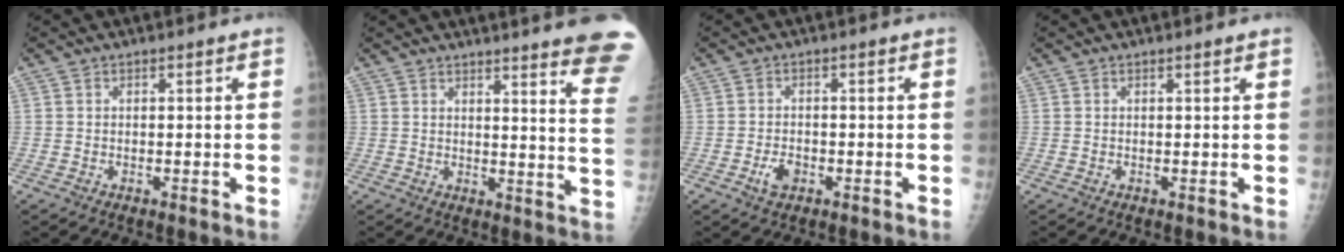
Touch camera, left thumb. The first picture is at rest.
{"total": 17.5, "force": [14.7, 0.5, 9.4], "torque": [-0.095, -0.121, 0.153]}
{"total": 3.1, "force": [-1.3, 2.0, 2.0], "torque": [-0.032, 0.003, -0.022]}
{"total": 0.6, "force": [0.5, -0.1, 0.3], "torque": [-0.013, -0.001, 0.010]}